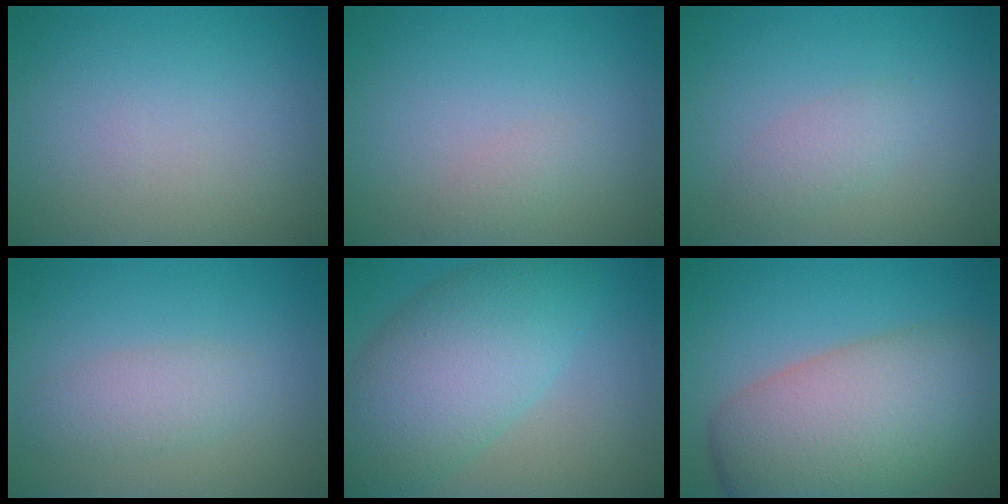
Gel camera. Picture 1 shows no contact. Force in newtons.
{"total": 1.1, "press": 1.1, "slide": 0.0}
{"total": 1.9, "press": 1.9, "slide": 0.0}
{"total": 2.5, "press": 2.5, "slide": 0.1}
{"total": 9.1, "press": 9.1, "slide": 0.1}
{"total": 11.8, "press": 11.8, "slide": 0.5}